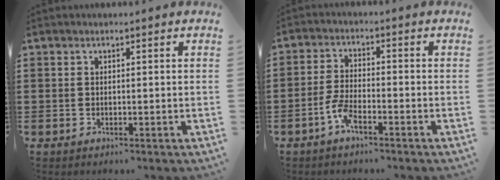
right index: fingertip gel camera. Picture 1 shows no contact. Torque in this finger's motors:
{"motor_torque": [1.74, 0.40, 0.51, 0.13]}